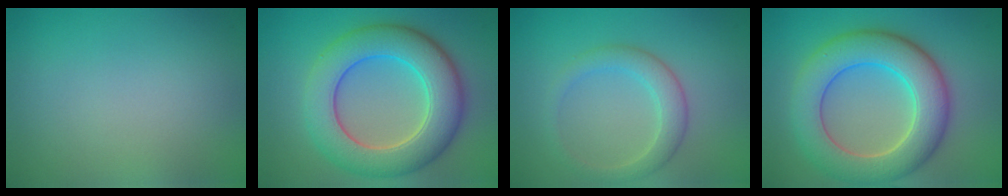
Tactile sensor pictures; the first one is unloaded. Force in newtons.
{"total": 8.8, "press": 8.8, "slide": 0.2}
{"total": 3.0, "press": 3.0, "slide": 0.1}
{"total": 8.7, "press": 8.7, "slide": 0.9}